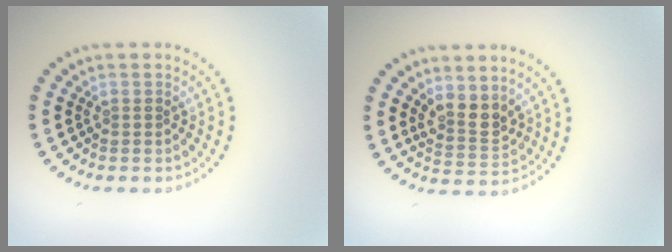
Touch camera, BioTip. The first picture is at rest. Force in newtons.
{"total": 2.8, "press": 2.4, "slide": 1.3}